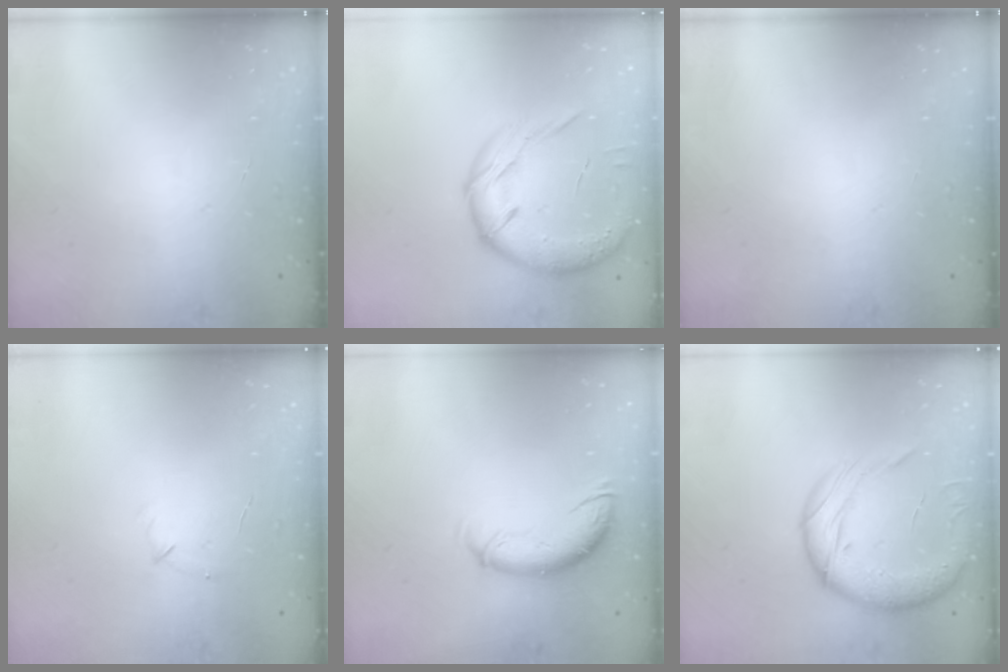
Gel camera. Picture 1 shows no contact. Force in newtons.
{"total": 17.2, "press": 16.9, "slide": 3.1}
{"total": 0.0}
{"total": 4.3, "press": 4.1, "slide": 1.1}
{"total": 10.7, "press": 10.6, "slide": 1.5}
{"total": 17.5, "press": 17.1, "slide": 3.9}